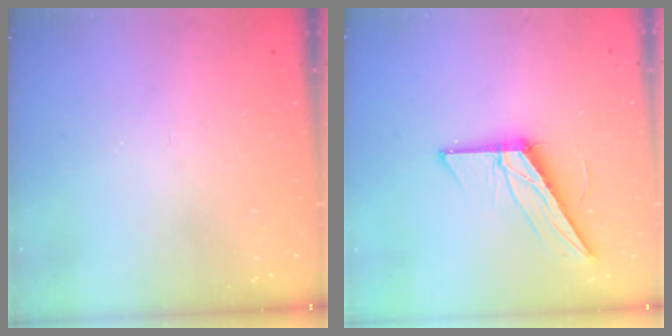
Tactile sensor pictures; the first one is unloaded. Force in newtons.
{"total": 12.7, "press": 12.7, "slide": 0.6}